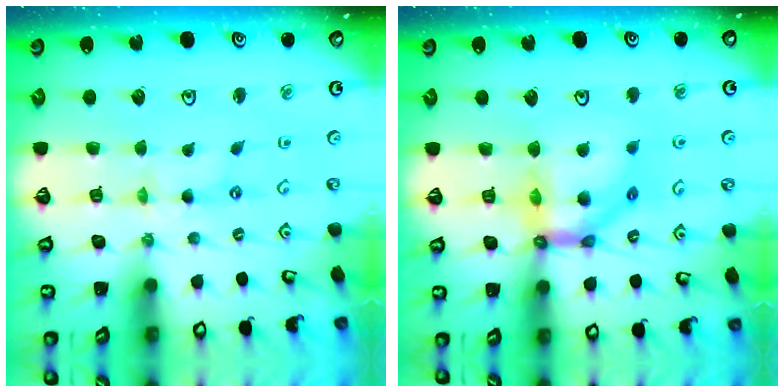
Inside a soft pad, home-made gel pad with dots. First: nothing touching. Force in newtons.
{"total": 11.5, "press": 11.5, "slide": 1.2}